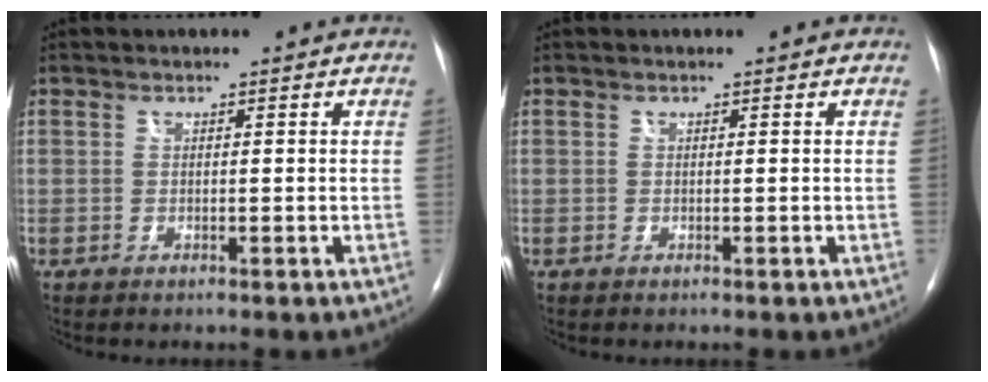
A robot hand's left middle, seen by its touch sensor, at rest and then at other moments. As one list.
[{"total": 0.0}]